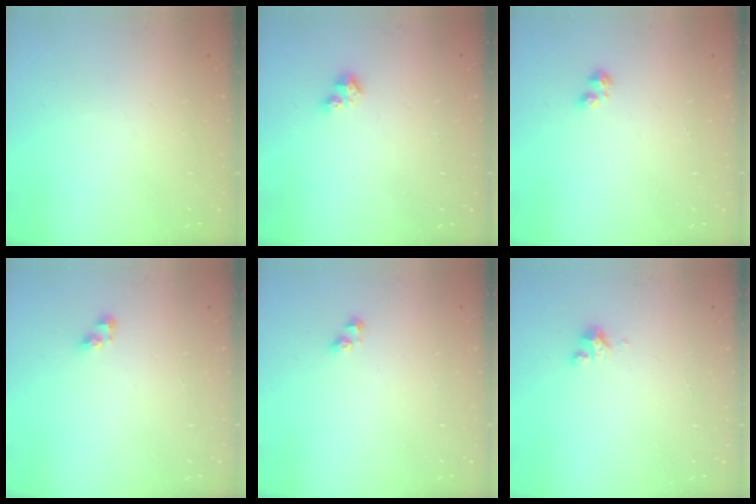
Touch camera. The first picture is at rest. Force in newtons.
{"total": 3.5, "press": 3.5, "slide": 0.4}
{"total": 2.4, "press": 2.3, "slide": 0.6}
{"total": 3.6, "press": 3.6, "slide": 0.6}
{"total": 2.5, "press": 2.5, "slide": 0.2}
{"total": 2.5, "press": 2.5, "slide": 0.2}